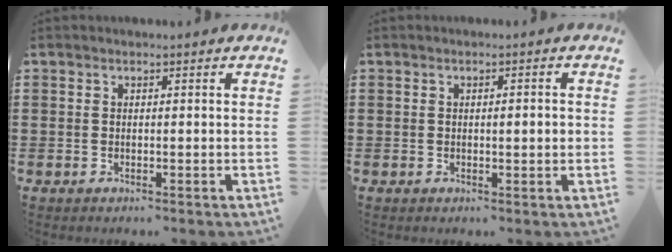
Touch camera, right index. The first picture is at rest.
{"total": 1.6, "force": [0.1, 0.3, 1.6], "torque": [-0.029, 0.001, 0.000]}